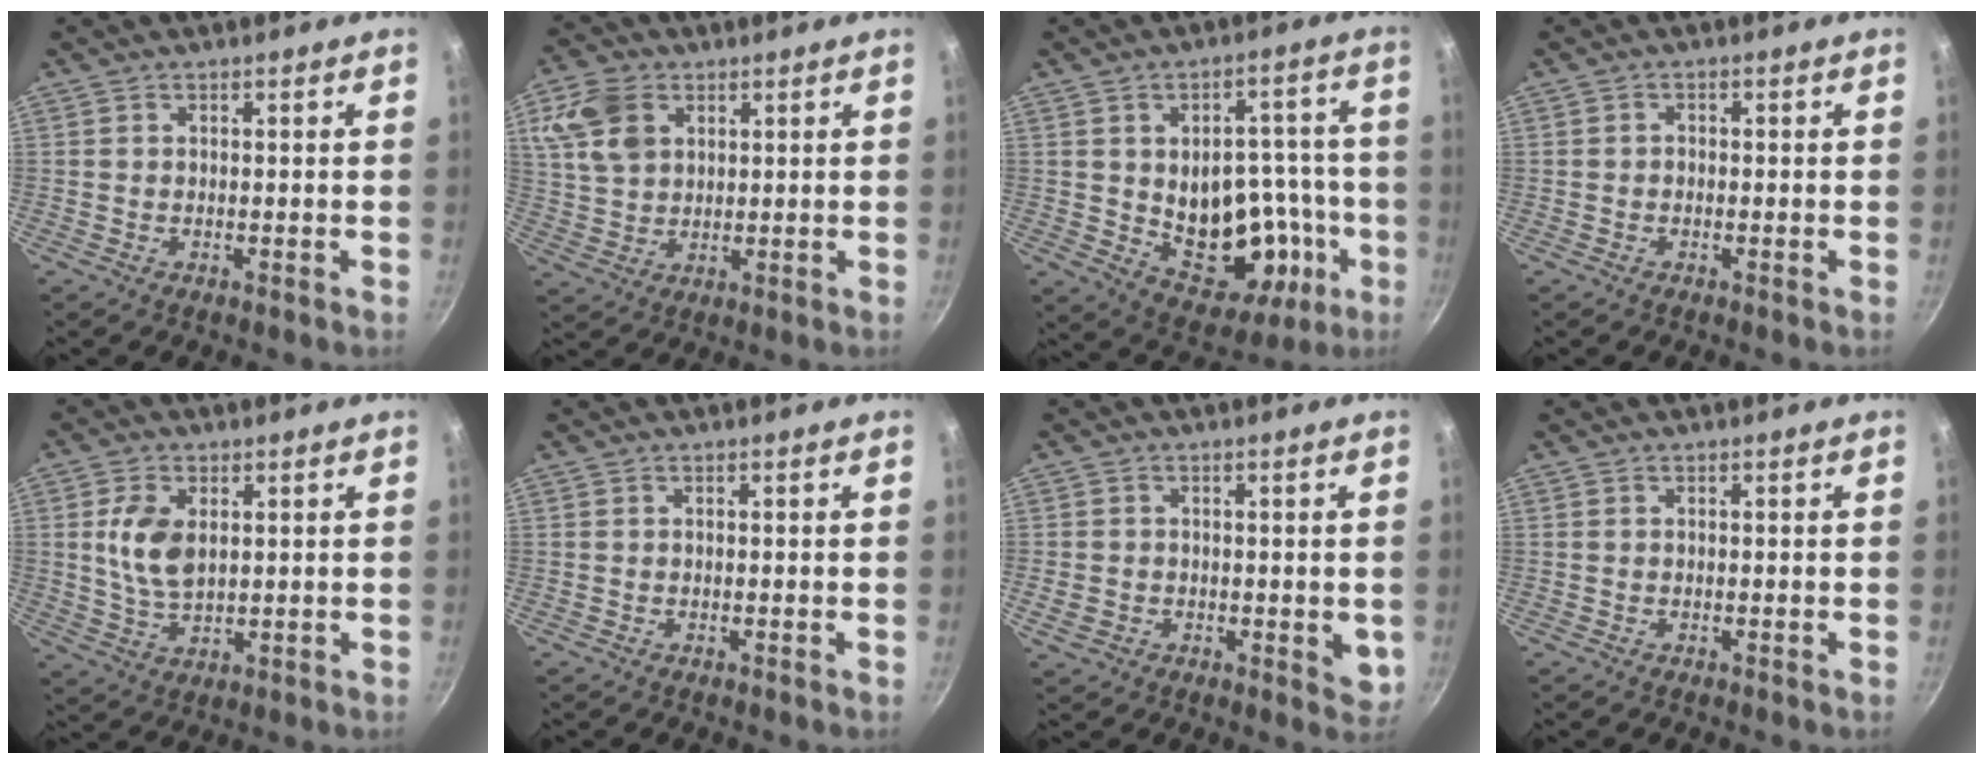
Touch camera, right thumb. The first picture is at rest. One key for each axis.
{"total": 9.8, "fx": 3.6, "fy": 7.2, "fz": 5.7, "tx": -0.094, "ty": 0.000, "tz": 0.071}
{"total": 18.8, "fx": -3.4, "fy": 12.7, "fz": 13.5, "tx": -0.134, "ty": 0.016, "tz": -0.023}
{"total": 0.8, "fx": -0.3, "fy": 0.6, "fz": 0.4, "tx": -0.007, "ty": 0.005, "tz": -0.006}
{"total": 7.9, "fx": 1.7, "fy": 4.8, "fz": 6.0, "tx": -0.111, "ty": -0.011, "tz": 0.035}
{"total": 0.0}
{"total": 6.2, "fx": -0.7, "fy": 4.4, "fz": 4.3, "tx": -0.051, "ty": -0.012, "tz": -0.010}
{"total": 0.0}